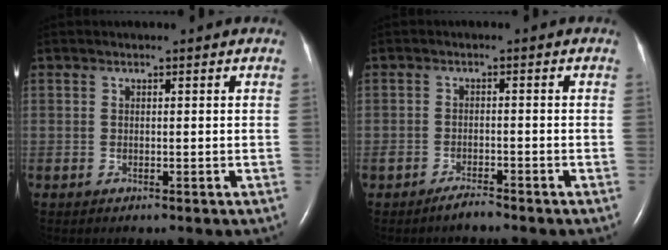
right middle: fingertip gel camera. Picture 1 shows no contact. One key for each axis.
{"total": 1.9, "fx": -1.8, "fy": 0.1, "fz": 0.6, "tx": -0.014, "ty": -0.003, "tz": -0.031}